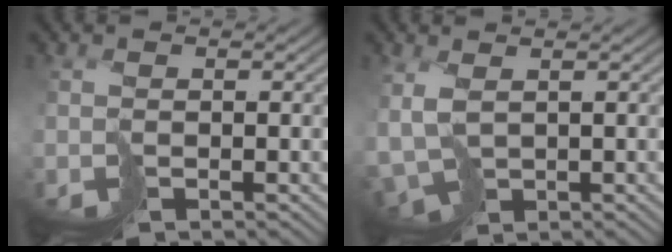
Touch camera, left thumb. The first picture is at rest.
{"total": 4.2, "force": [0.0, 2.3, 3.4], "torque": [-0.094, -0.014, 0.005]}